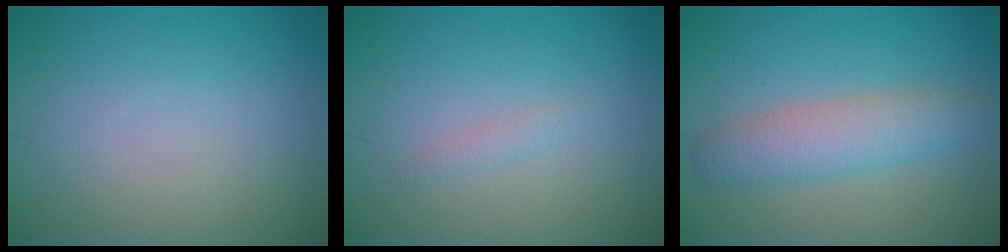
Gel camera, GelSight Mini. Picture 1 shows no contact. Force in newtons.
{"total": 0.8, "press": 0.8, "slide": 0.0}
{"total": 4.1, "press": 4.1, "slide": 0.2}